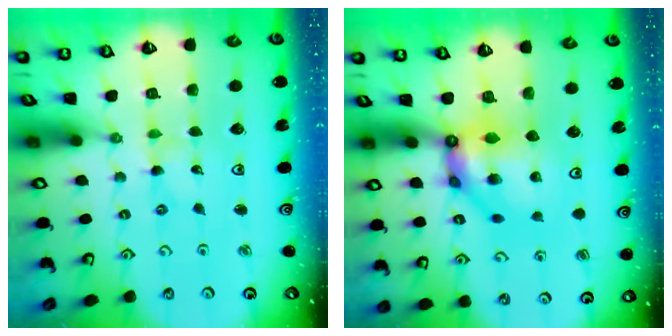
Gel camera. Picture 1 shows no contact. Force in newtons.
{"total": 10.7, "press": 10.6, "slide": 0.7}